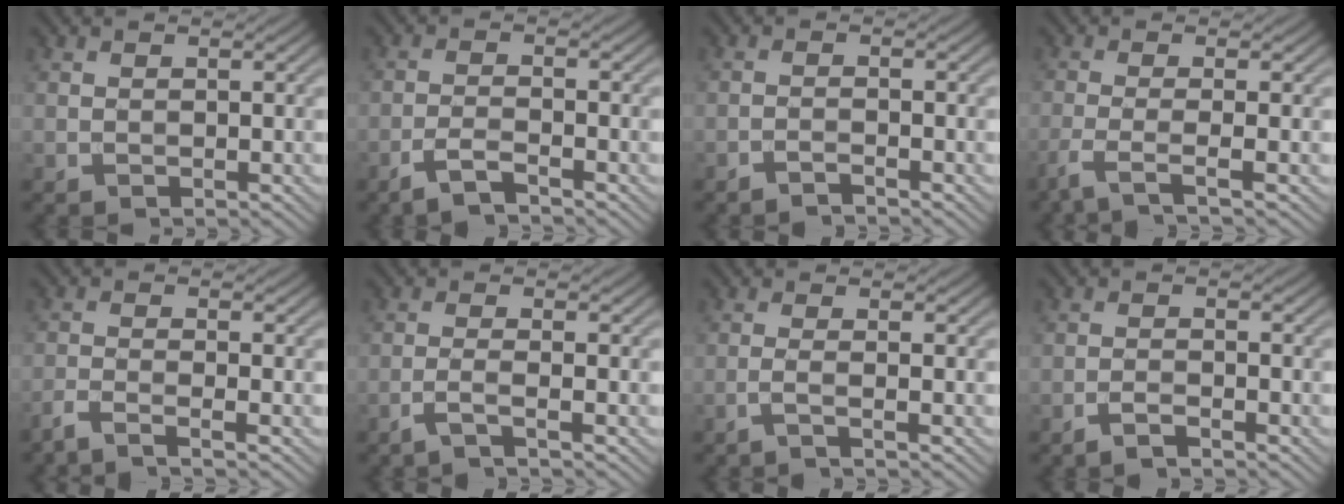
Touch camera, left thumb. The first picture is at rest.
{"total": 3.3, "force": [-2.4, 0.6, 2.1], "torque": [-0.044, 0.002, -0.057]}
{"total": 1.5, "force": [-1.4, 0.1, 0.7], "torque": [-0.011, 0.003, -0.032]}
{"total": 3.6, "force": [-2.0, 0.5, 3.0], "torque": [-0.053, -0.002, -0.063]}
{"total": 3.1, "force": [-2.3, 0.3, 1.9], "torque": [-0.033, -0.007, -0.064]}
{"total": 2.4, "force": [-1.4, 0.2, 1.9], "torque": [-0.027, 0.007, -0.045]}
{"total": 1.9, "force": [-0.8, 0.3, 1.7], "torque": [-0.019, 0.005, -0.032]}
{"total": 2.0, "force": [-1.6, 0.2, 1.2], "torque": [-0.024, 0.004, -0.035]}